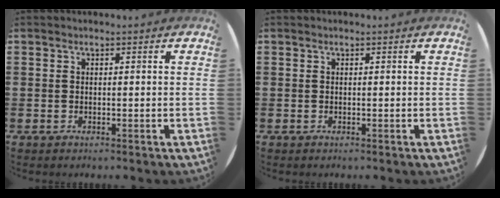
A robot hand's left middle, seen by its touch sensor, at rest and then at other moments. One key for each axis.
{"total": 0.0}